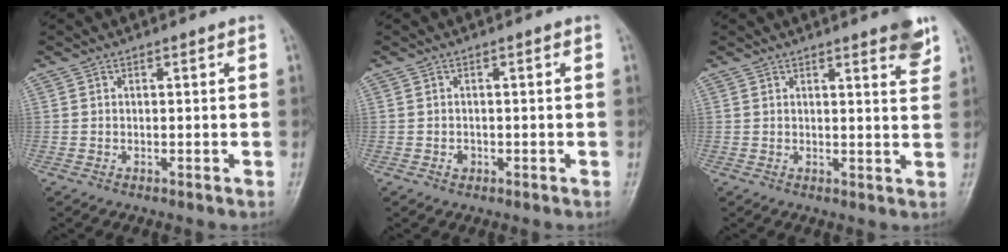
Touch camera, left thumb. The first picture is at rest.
{"total": 1.1, "force": [-0.4, 0.9, 0.5], "torque": [-0.002, 0.004, -0.007]}
{"total": 4.8, "force": [3.2, 0.9, 3.5], "torque": [-0.033, -0.018, 0.036]}